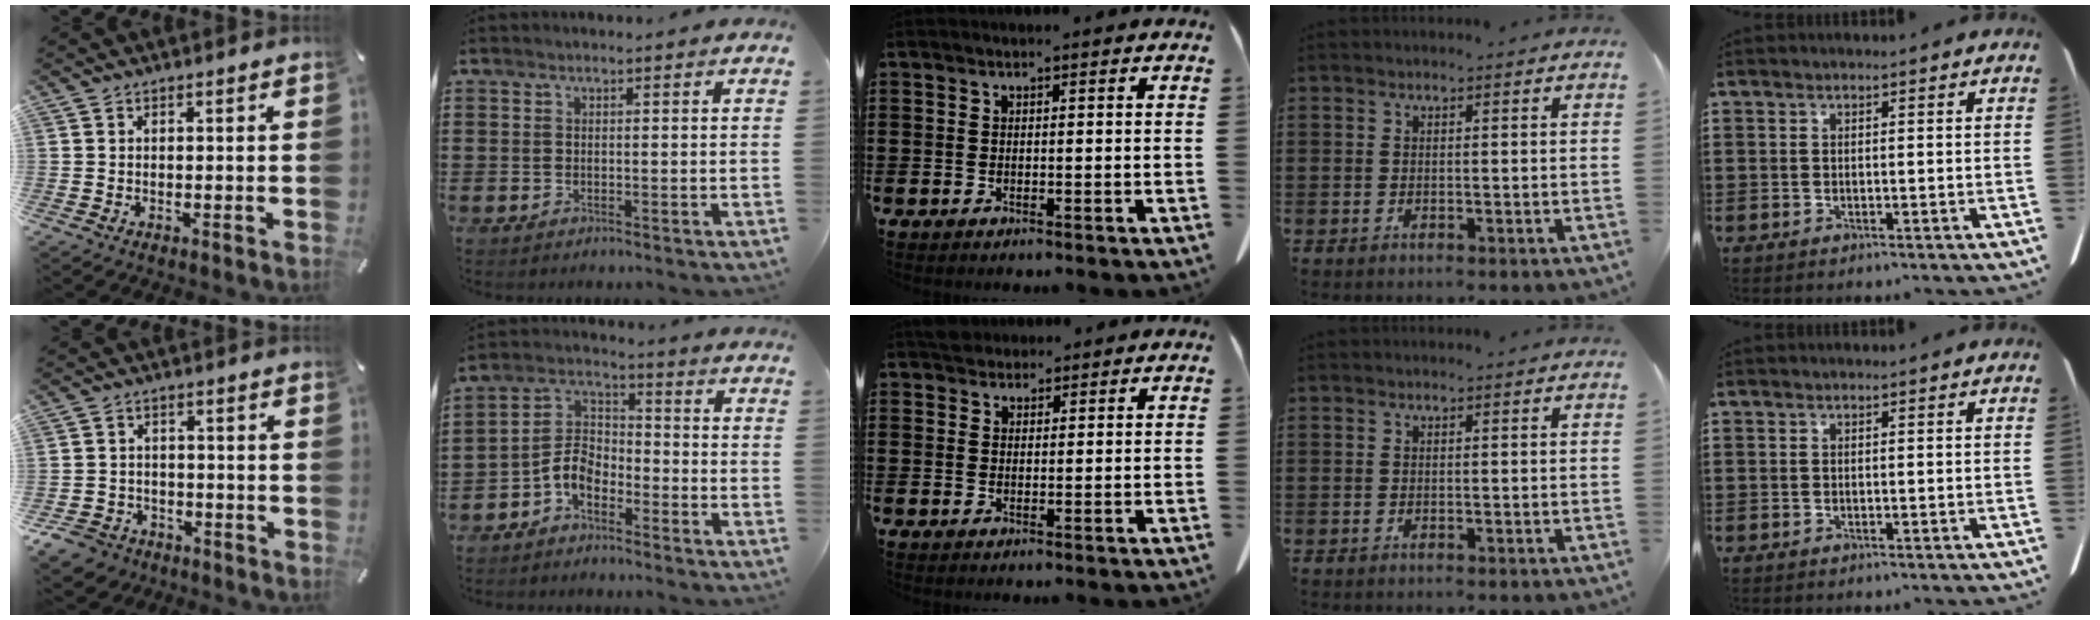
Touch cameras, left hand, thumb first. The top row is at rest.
{"thumb": {"total": 6.0, "force": [-3.9, 4.3, 1.1], "torque": [-0.038, 0.022, -0.079]}, "index": {"total": 5.9, "force": [-3.9, 3.3, 2.9], "torque": [-0.084, 0.000, -0.088]}, "middle": {"total": 2.5, "force": [2.2, 1.0, 0.4], "torque": [-0.007, 0.002, 0.044]}}